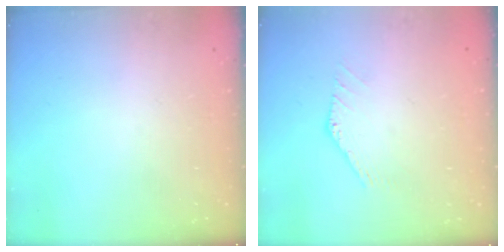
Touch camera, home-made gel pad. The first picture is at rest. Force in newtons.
{"total": 0.5, "press": 0.5, "slide": 0.2}